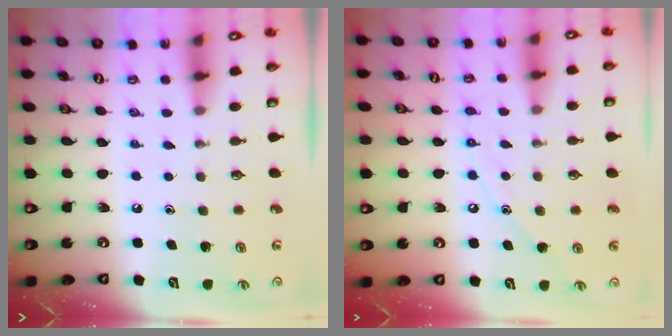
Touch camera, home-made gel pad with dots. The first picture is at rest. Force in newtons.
{"total": 7.2, "press": 7.2, "slide": 0.7}